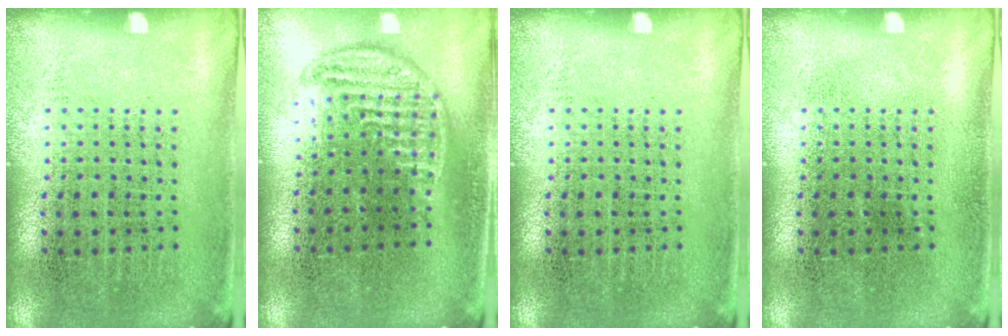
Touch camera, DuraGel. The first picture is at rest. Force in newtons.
{"total": 1.0, "press": 1.0, "slide": 0.4}
{"total": 0.0}
{"total": 0.0}